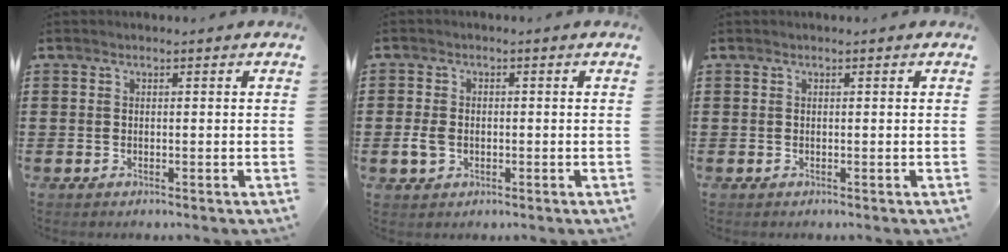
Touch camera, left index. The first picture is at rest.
{"total": 3.1, "force": [-0.6, 2.4, 2.0], "torque": [-0.054, -0.002, -0.014]}
{"total": 0.0}